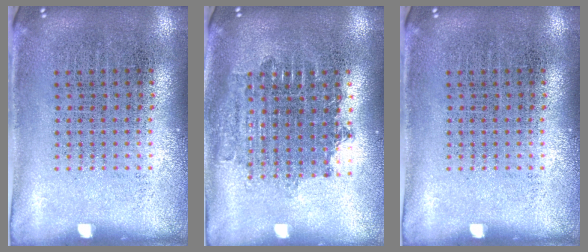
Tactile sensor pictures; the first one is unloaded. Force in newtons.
{"total": 1.7, "press": 1.4, "slide": 1.0}
{"total": 0.0}